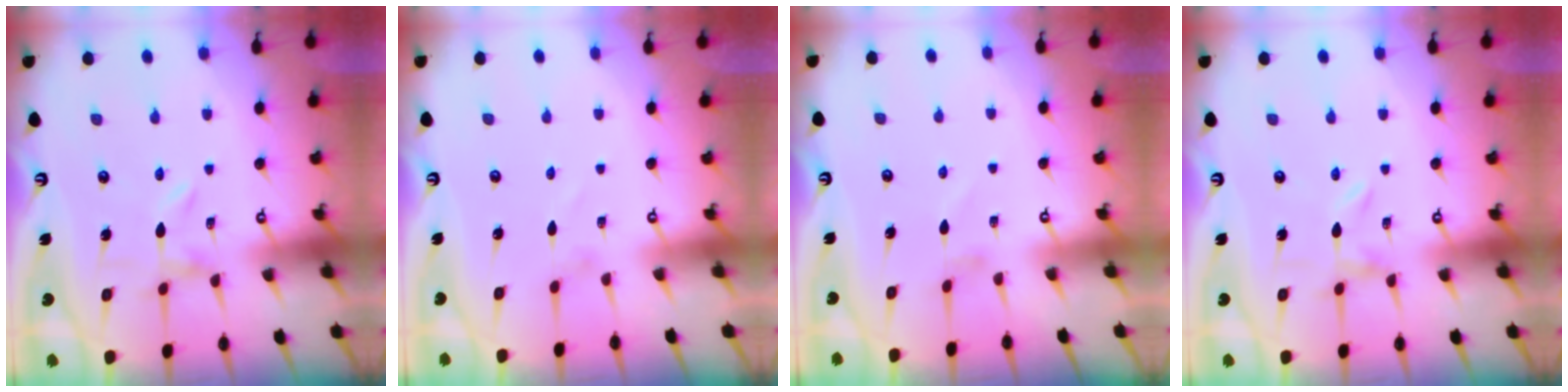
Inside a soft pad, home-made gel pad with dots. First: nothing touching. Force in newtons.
{"total": 1.4, "press": 1.4, "slide": 0.1}
{"total": 0.6, "press": 0.6, "slide": 0.3}
{"total": 0.0}